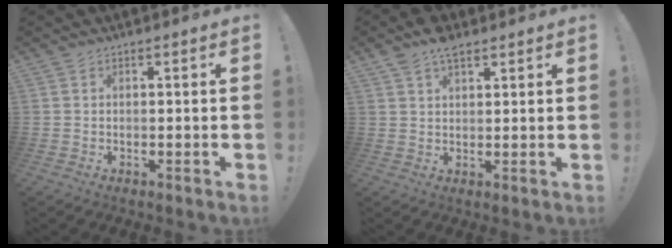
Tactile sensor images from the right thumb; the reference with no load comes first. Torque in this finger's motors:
{"motor_torque": [-0.64, 0.86, 0.69, 0.09, 0.17]}